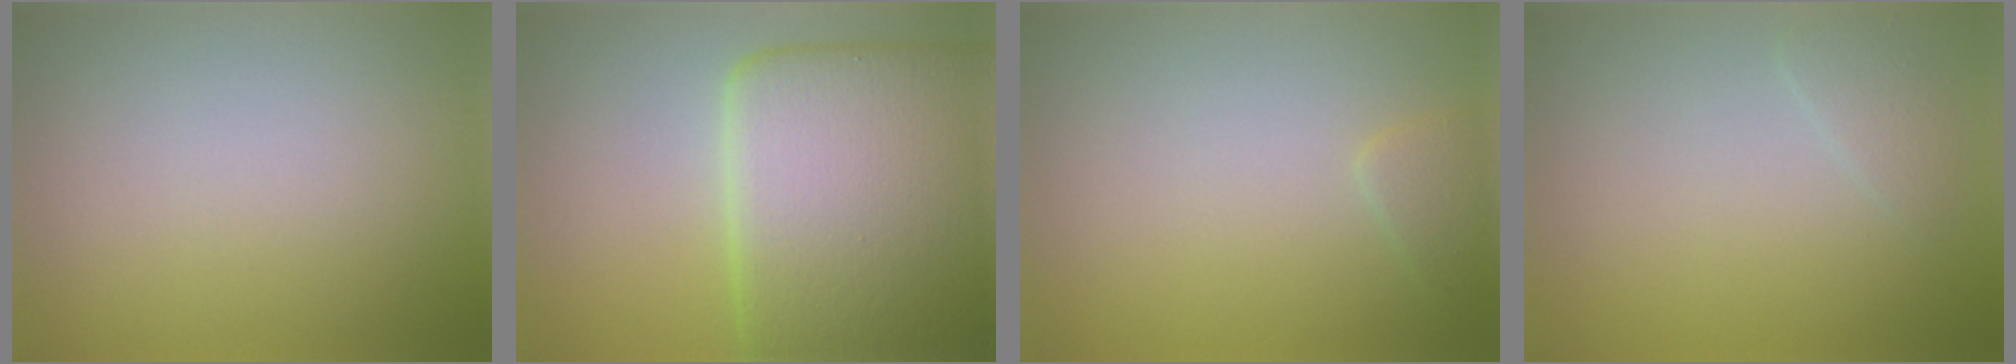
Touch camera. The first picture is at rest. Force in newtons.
{"total": 13.4, "press": 13.4, "slide": 0.5}
{"total": 1.1, "press": 1.1, "slide": 0.1}
{"total": 1.1, "press": 1.1, "slide": 0.1}